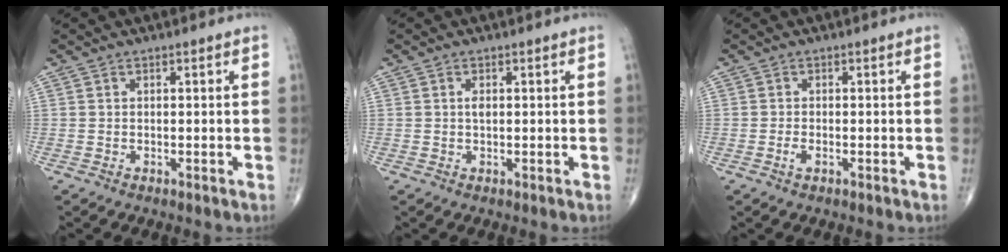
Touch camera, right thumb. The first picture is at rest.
{"total": 1.2, "force": [0.2, 0.5, 1.0], "torque": [-0.018, -0.001, 0.004]}
{"total": 1.5, "force": [-0.6, 0.6, 1.2], "torque": [-0.027, 0.000, -0.011]}